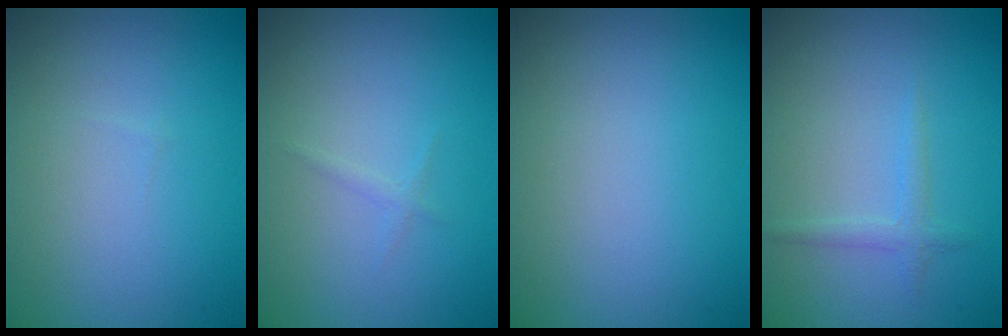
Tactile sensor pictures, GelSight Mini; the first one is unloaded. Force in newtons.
{"total": 0.6, "press": 0.6, "slide": 0.1}
{"total": 0.0}
{"total": 1.4, "press": 1.4, "slide": 0.1}